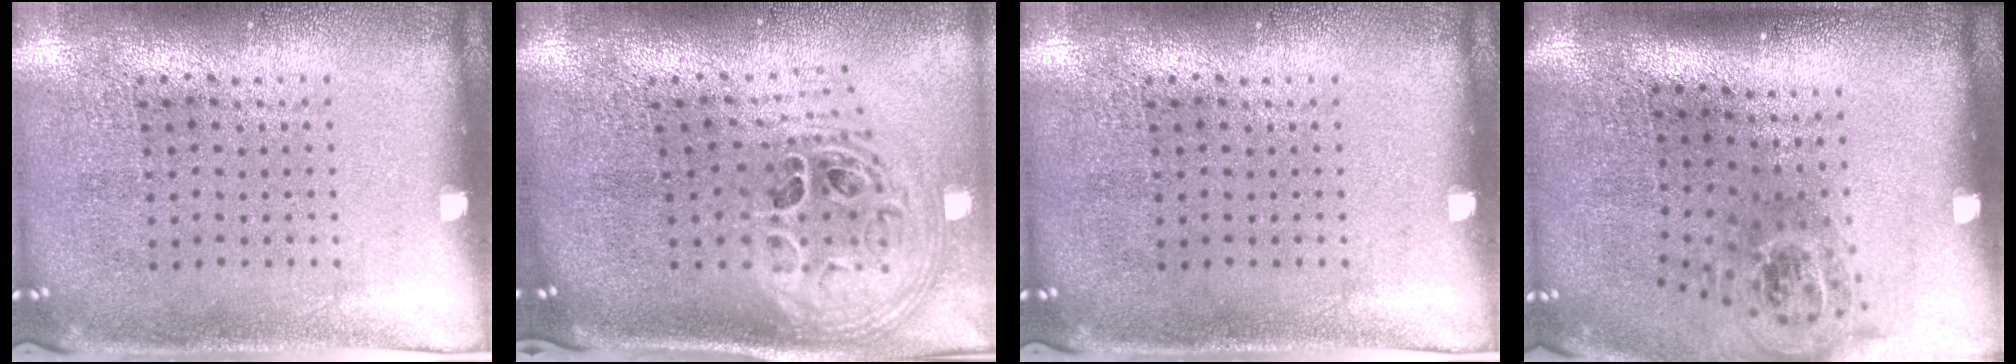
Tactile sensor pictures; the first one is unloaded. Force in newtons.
{"total": 2.3, "press": 1.7, "slide": 1.6}
{"total": 0.0}
{"total": 1.7, "press": 1.2, "slide": 1.2}